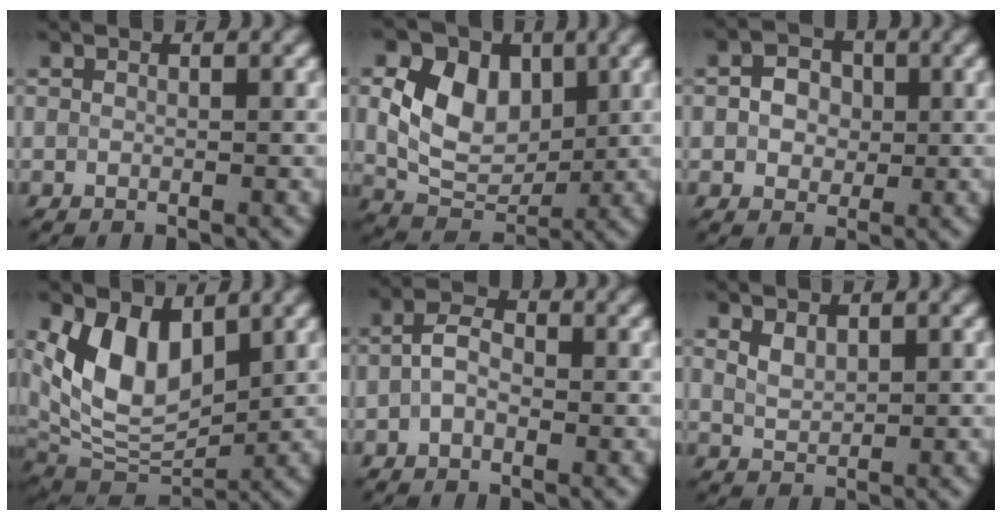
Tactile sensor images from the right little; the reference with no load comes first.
{"total": 7.4, "force": [1.7, 5.2, 5.0], "torque": [-0.103, 0.000, 0.030]}
{"total": 2.9, "force": [0.1, 2.4, 1.7], "torque": [-0.025, 0.006, -0.005]}
{"total": 8.0, "force": [2.4, 4.5, 6.1], "torque": [-0.117, -0.009, 0.042]}
{"total": 2.4, "force": [-0.6, 1.4, 1.8], "torque": [-0.039, 0.012, -0.021]}
{"total": 1.8, "force": [1.1, 0.9, 1.0], "torque": [-0.026, 0.003, 0.026]}